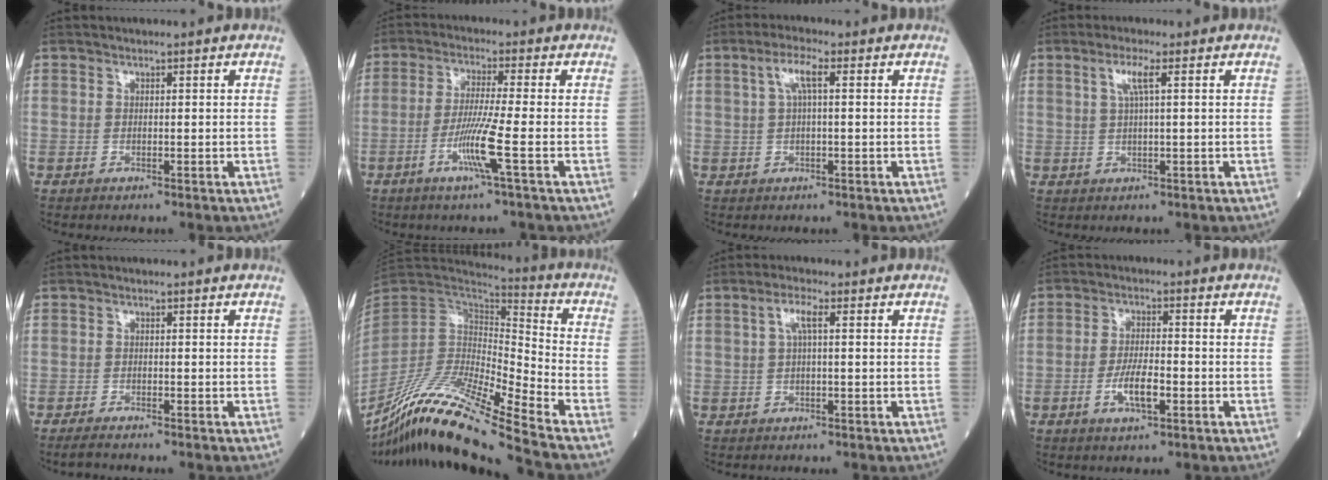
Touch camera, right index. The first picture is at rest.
{"total": 6.9, "force": [-2.6, -1.4, 6.2], "torque": [-0.123, -0.015, -0.057]}
{"total": 3.8, "force": [1.1, 0.6, 3.6], "torque": [-0.076, 0.015, 0.022]}
{"total": 3.2, "force": [1.2, -0.1, 3.0], "torque": [-0.063, 0.007, 0.023]}
{"total": 1.8, "force": [-1.7, 0.0, 0.6], "torque": [-0.017, -0.005, -0.031]}
{"total": 20.6, "force": [-16.5, -1.0, 12.2], "torque": [-0.253, -0.024, -0.313]}
{"total": 2.8, "force": [0.7, 0.4, 2.7], "torque": [-0.058, 0.011, 0.014]}
{"total": 5.4, "force": [-2.0, 1.2, 4.8], "torque": [-0.094, -0.001, -0.036]}